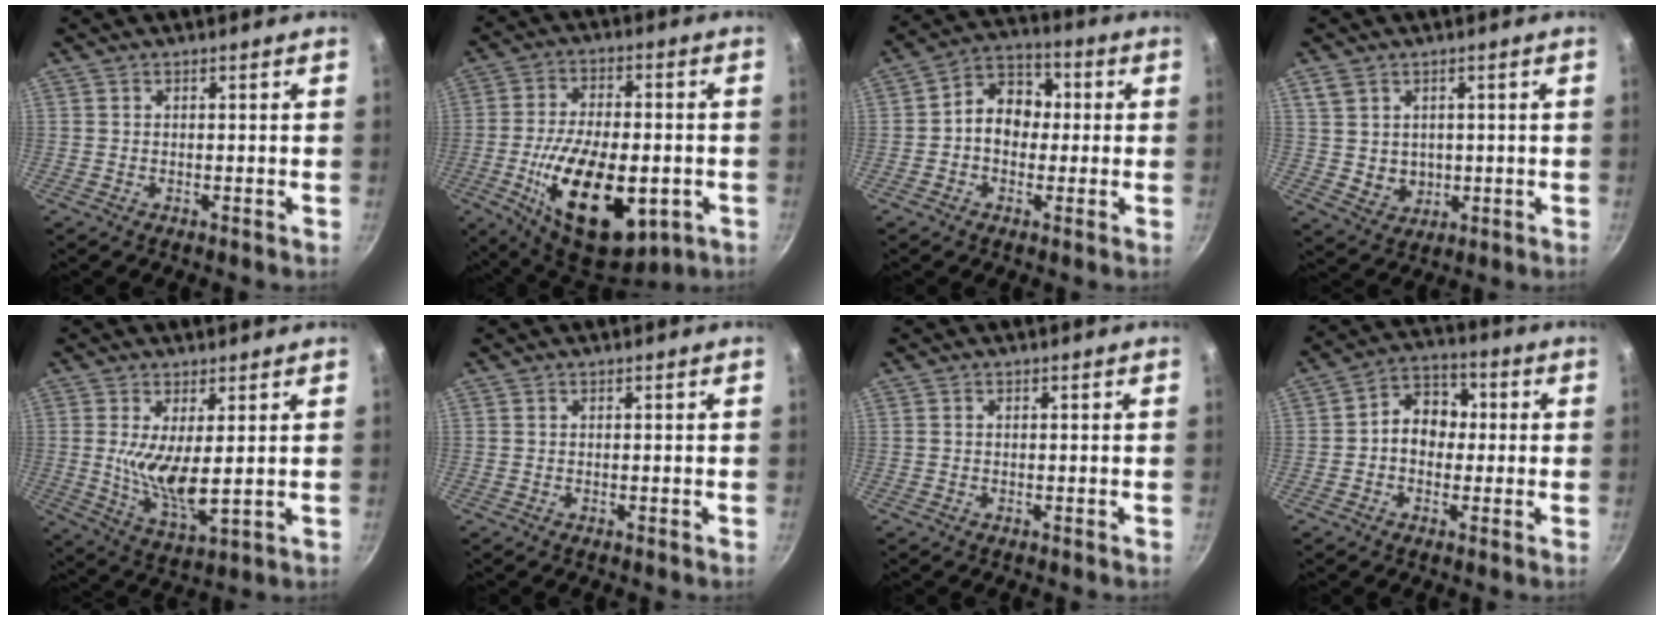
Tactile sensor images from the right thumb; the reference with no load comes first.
{"total": 22.9, "force": [-6.1, 11.8, 18.7], "torque": [-0.297, 0.009, -0.087]}
{"total": 9.6, "force": [0.1, 7.6, 5.8], "torque": [-0.045, 0.027, -0.017]}
{"total": 5.9, "force": [1.1, 5.1, 2.9], "torque": [-0.036, -0.004, 0.032]}
{"total": 9.4, "force": [1.4, 3.1, 8.8], "torque": [-0.170, -0.028, 0.035]}
{"total": 0.0}
{"total": 0.0}
{"total": 8.6, "force": [0.1, 6.9, 5.2], "torque": [-0.037, 0.025, -0.015]}